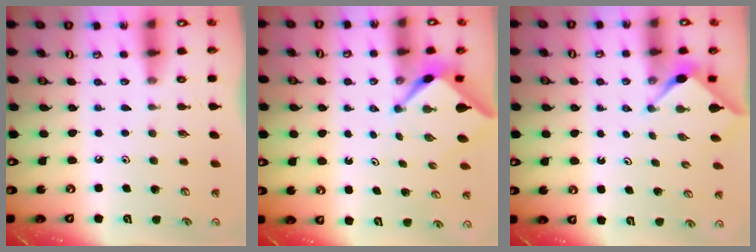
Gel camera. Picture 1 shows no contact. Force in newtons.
{"total": 2.6, "press": 2.6, "slide": 0.3}
{"total": 2.8, "press": 2.8, "slide": 0.4}